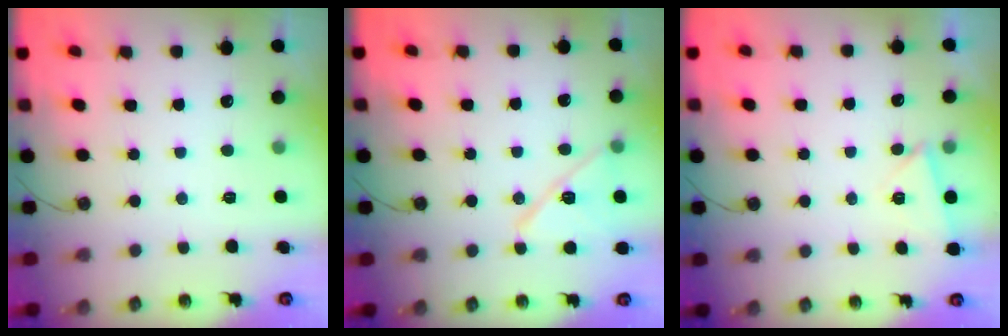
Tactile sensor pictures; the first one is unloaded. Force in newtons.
{"total": 13.3, "press": 12.7, "slide": 4.1}
{"total": 2.7, "press": 2.4, "slide": 1.2}